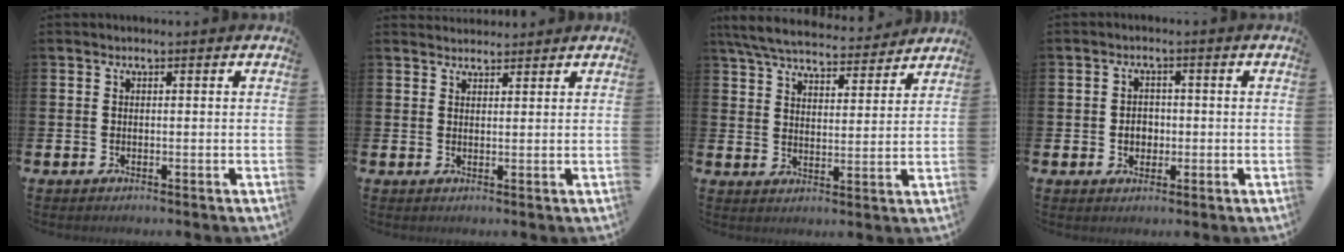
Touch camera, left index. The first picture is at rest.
{"total": 2.1, "force": [2.1, 0.6, 0.0], "torque": [0.011, -0.011, 0.035]}
{"total": 6.8, "force": [6.5, 1.4, 1.8], "torque": [-0.053, -0.042, 0.112]}
{"total": 2.5, "force": [-0.4, 2.1, 1.2], "torque": [-0.005, -0.002, -0.016]}